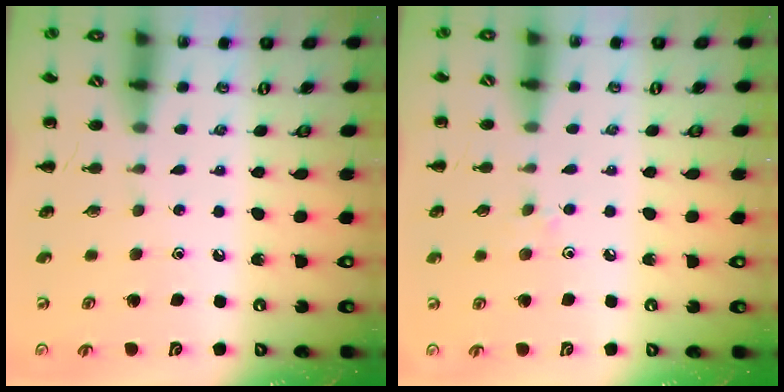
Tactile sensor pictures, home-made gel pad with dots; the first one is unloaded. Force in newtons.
{"total": 4.2, "press": 3.9, "slide": 1.5}